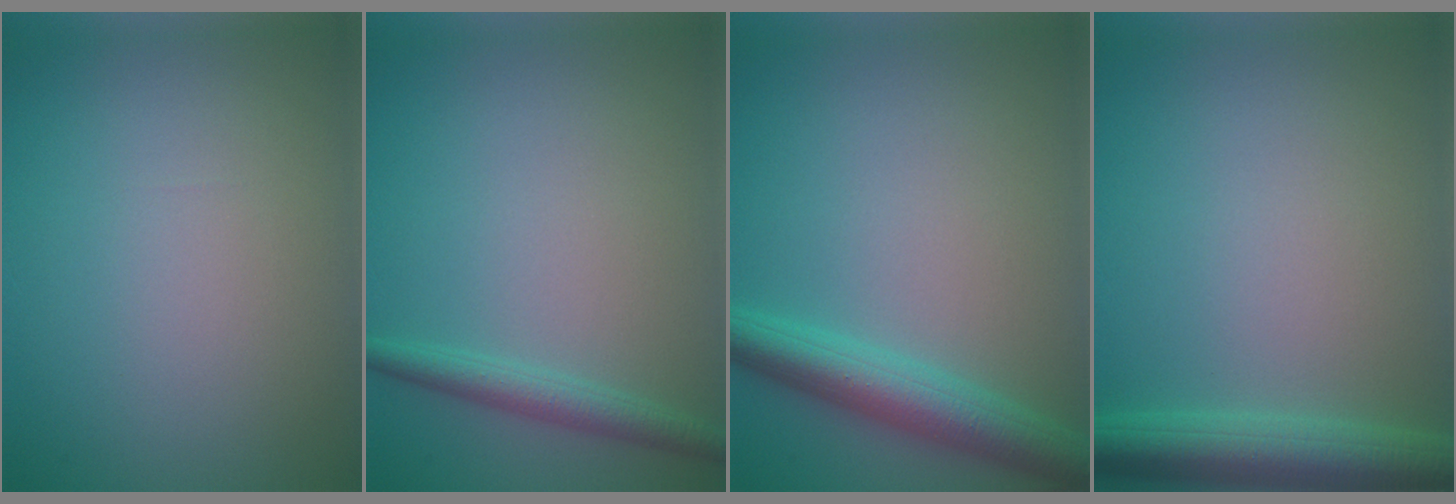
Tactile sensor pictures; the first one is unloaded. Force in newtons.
{"total": 2.3, "press": 2.3, "slide": 0.1}
{"total": 5.1, "press": 5.1, "slide": 0.1}
{"total": 5.0, "press": 5.0, "slide": 0.2}